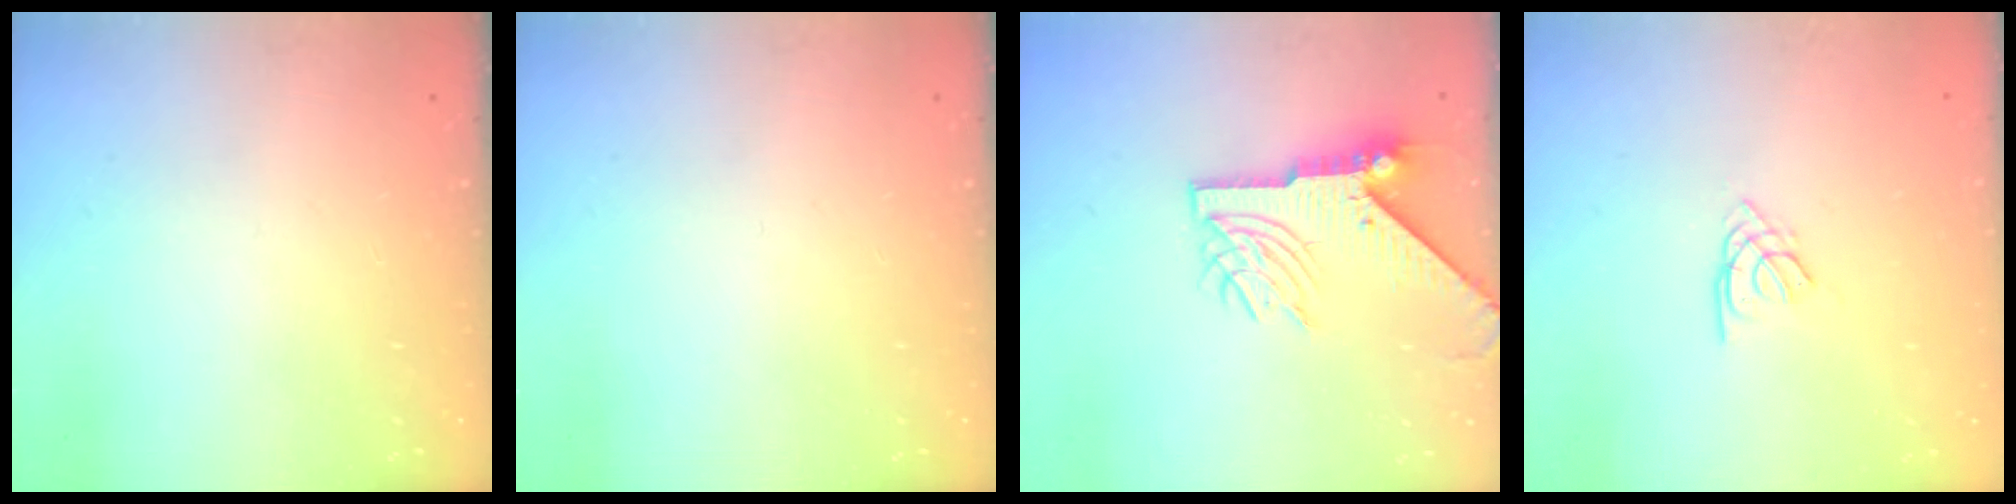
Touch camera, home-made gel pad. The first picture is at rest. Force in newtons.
{"total": 0.0}
{"total": 9.2, "press": 9.1, "slide": 1.3}
{"total": 2.3, "press": 2.3, "slide": 0.5}